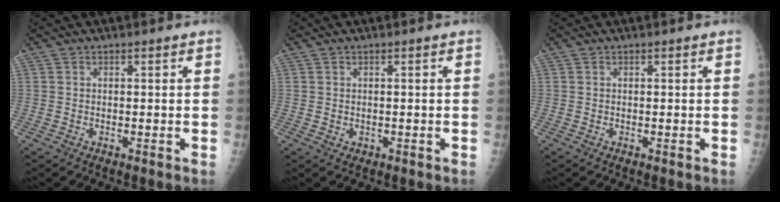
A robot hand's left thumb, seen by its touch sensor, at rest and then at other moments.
{"total": 1.0, "force": [0.0, 0.9, 0.5], "torque": [-0.009, -0.001, 0.005]}
{"total": 0.0}